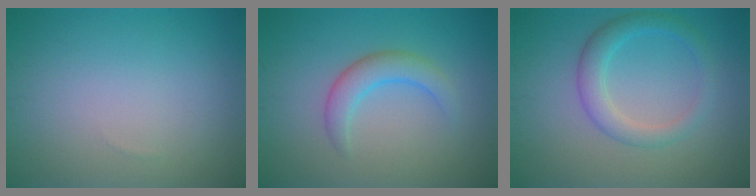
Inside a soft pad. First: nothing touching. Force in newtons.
{"total": 2.8, "press": 2.8, "slide": 0.3}
{"total": 3.1, "press": 3.1, "slide": 0.1}